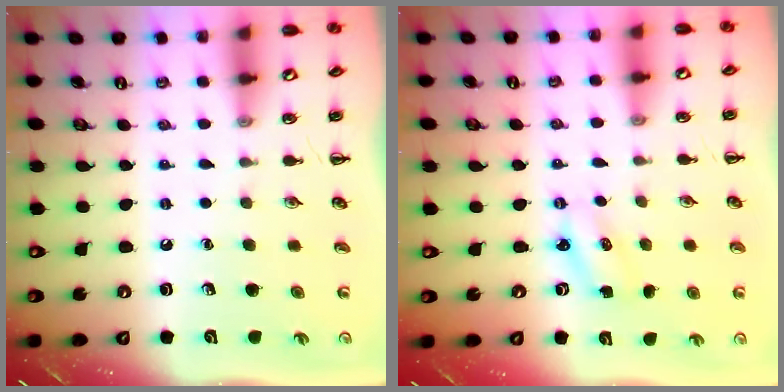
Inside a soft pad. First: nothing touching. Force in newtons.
{"total": 2.0, "press": 1.9, "slide": 0.6}